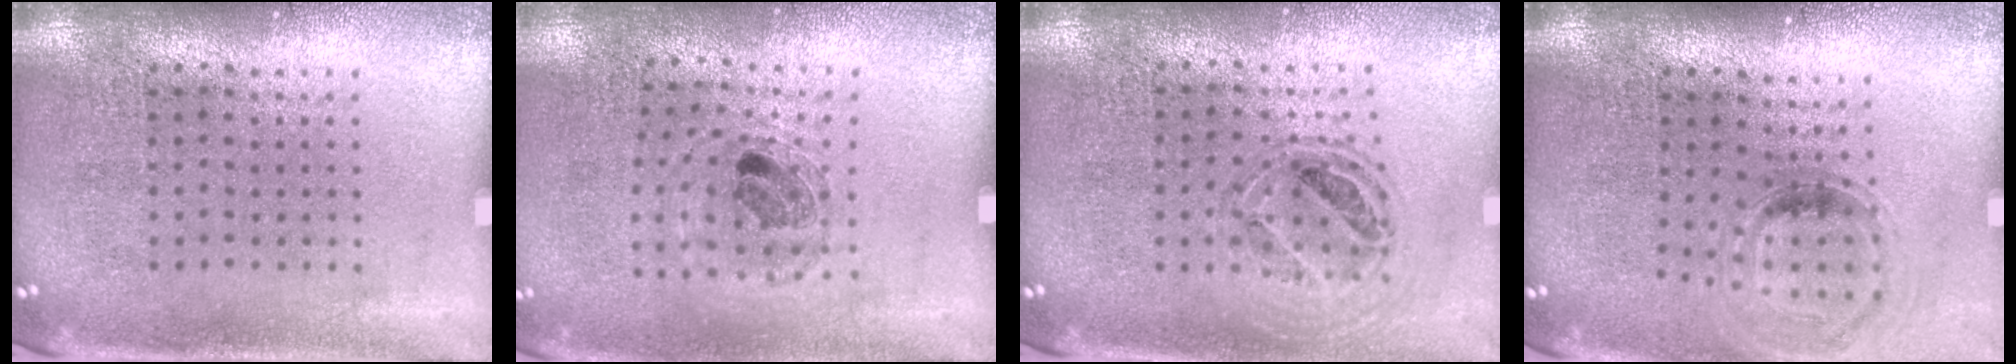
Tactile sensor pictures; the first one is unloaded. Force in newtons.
{"total": 0.8, "press": 0.8, "slide": 0.2}
{"total": 0.8, "press": 0.8, "slide": 0.2}
{"total": 0.9, "press": 0.9, "slide": 0.2}